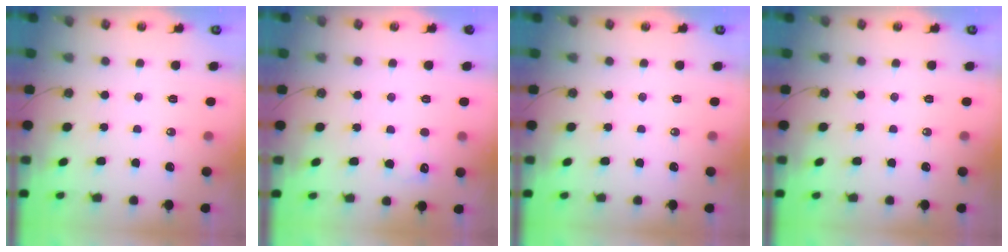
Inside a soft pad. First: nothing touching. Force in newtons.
{"total": 3.7, "press": 3.5, "slide": 1.2}
{"total": 0.0}
{"total": 0.0}